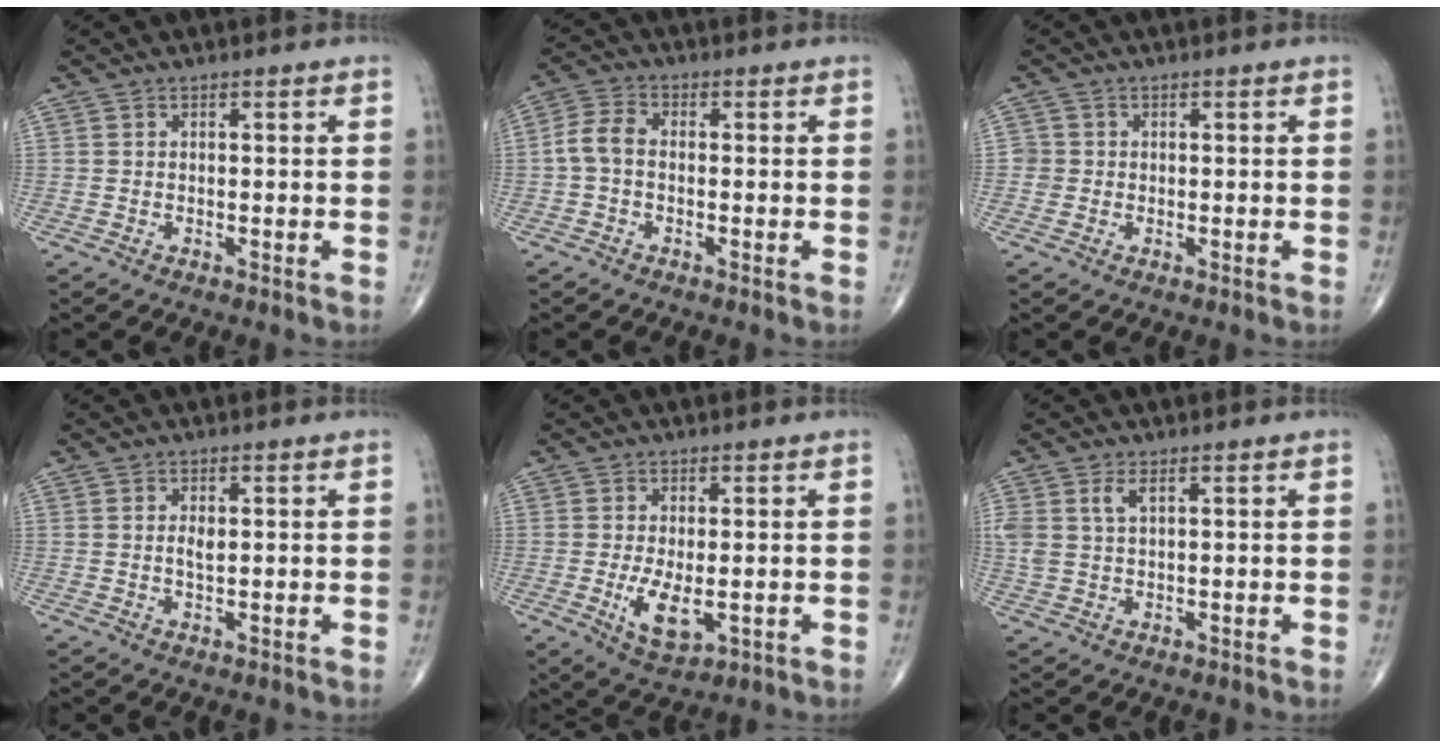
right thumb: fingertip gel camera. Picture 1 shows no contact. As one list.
[{"total": 4.8, "force": [-0.6, 3.1, 3.6], "torque": [-0.073, 0.015, -0.022]}, {"total": 1.8, "force": [-0.2, 1.8, 0.1], "torque": [0.011, 0.007, -0.008]}, {"total": 1.9, "force": [0.3, 0.9, 1.7], "torque": [-0.031, -0.002, 0.005]}, {"total": 6.3, "force": [-1.0, 2.9, 5.5], "torque": [-0.096, -0.015, -0.006]}, {"total": 3.8, "force": [1.6, 1.8, 2.9], "torque": [-0.073, 0.004, 0.036]}]